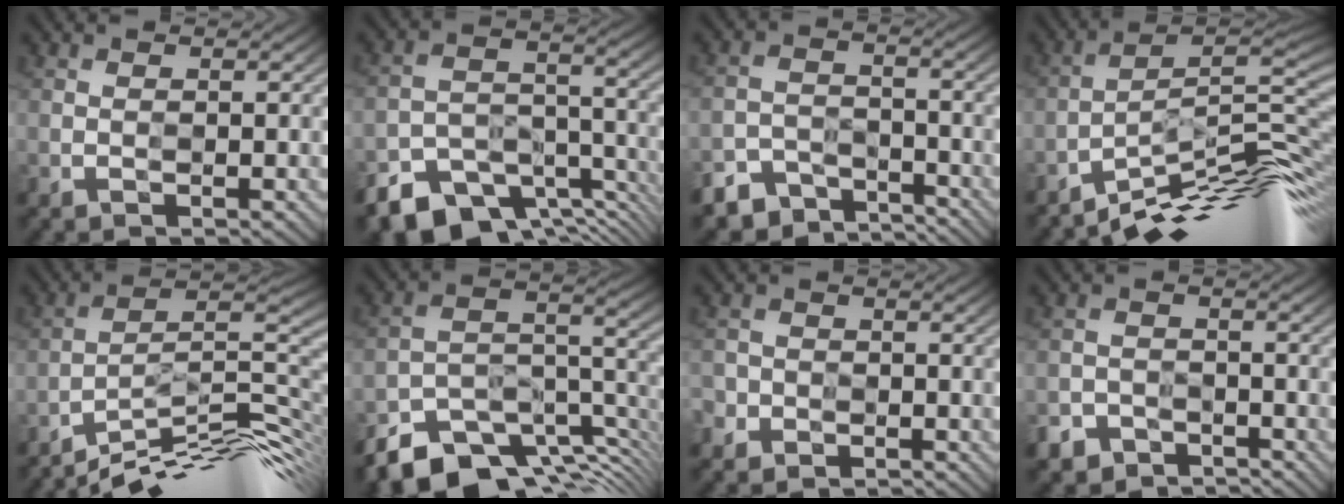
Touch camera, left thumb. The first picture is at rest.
{"total": 9.2, "force": [-7.8, 4.0, 2.7], "torque": [-0.044, -0.009, -0.141]}
{"total": 4.9, "force": [-4.7, 1.4, -0.3], "torque": [0.010, -0.005, -0.095]}
{"total": 10.3, "force": [-7.5, 1.3, 6.9], "torque": [-0.098, 0.016, -0.133]}
{"total": 12.3, "force": [-9.6, 1.6, 7.5], "torque": [-0.117, 0.012, -0.169]}
{"total": 10.7, "force": [-9.1, 3.8, 4.0], "torque": [-0.071, -0.007, -0.160]}
{"total": 2.3, "force": [-1.7, 1.4, -0.7], "torque": [0.007, -0.003, -0.037]}
{"total": 2.9, "force": [-2.6, 0.8, -1.0], "torque": [0.022, 0.003, -0.056]}